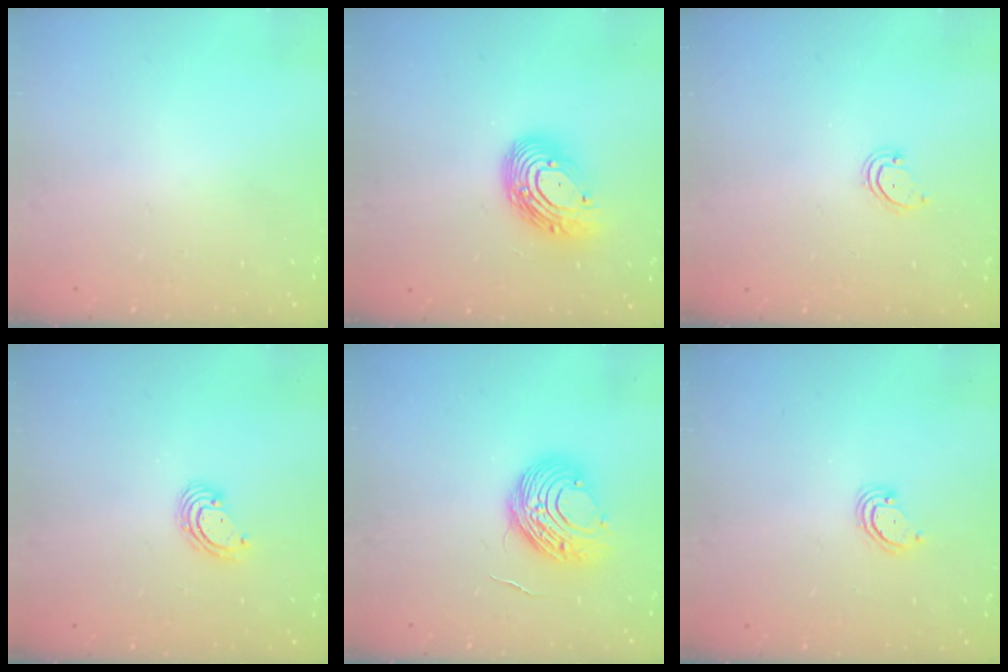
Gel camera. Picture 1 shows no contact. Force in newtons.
{"total": 13.7, "press": 13.7, "slide": 0.9}
{"total": 3.1, "press": 3.1, "slide": 0.2}
{"total": 4.6, "press": 4.6, "slide": 0.2}
{"total": 10.1, "press": 10.1, "slide": 0.8}
{"total": 2.9, "press": 2.9, "slide": 0.3}